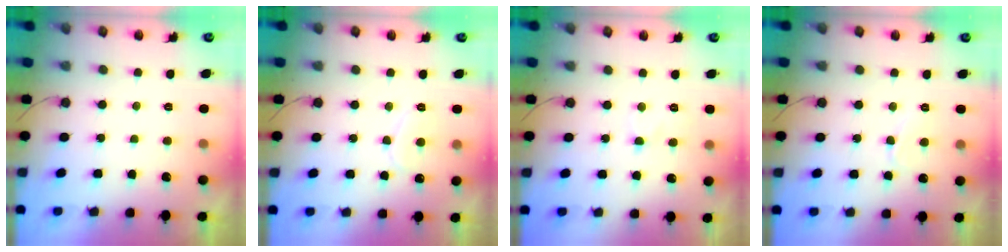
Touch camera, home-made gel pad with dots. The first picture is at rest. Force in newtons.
{"total": 6.9, "press": 6.9, "slide": 0.2}
{"total": 3.3, "press": 3.3, "slide": 0.4}
{"total": 3.8, "press": 3.8, "slide": 0.6}